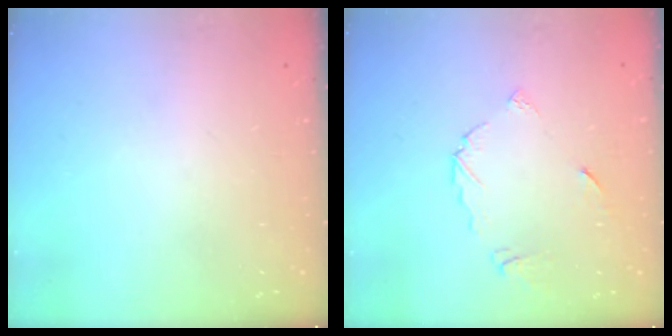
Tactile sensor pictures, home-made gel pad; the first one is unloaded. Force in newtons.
{"total": 5.5, "press": 5.5, "slide": 0.4}